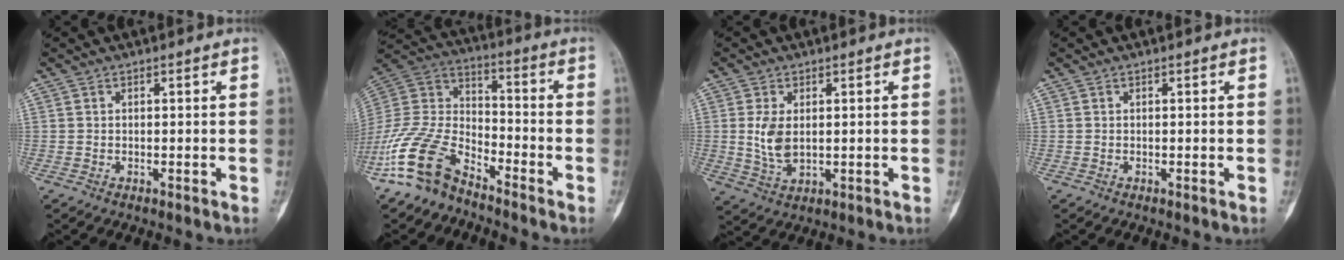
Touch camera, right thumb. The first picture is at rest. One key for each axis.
{"total": 14.8, "fx": -10.3, "fy": 7.6, "fz": 7.3, "tx": -0.143, "ty": 0.076, "tz": -0.209}
{"total": 5.7, "fx": 0.5, "fy": 3.2, "fz": 4.6, "tx": -0.094, "ty": -0.007, "tz": 0.020}
{"total": 0.0}